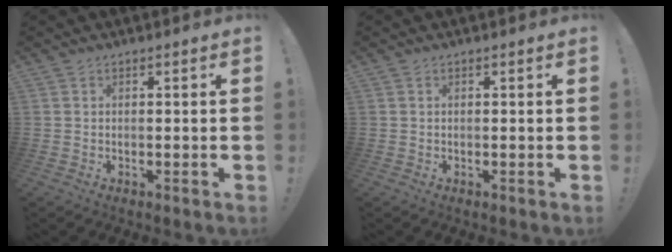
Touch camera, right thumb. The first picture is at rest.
{"total": 0.0}